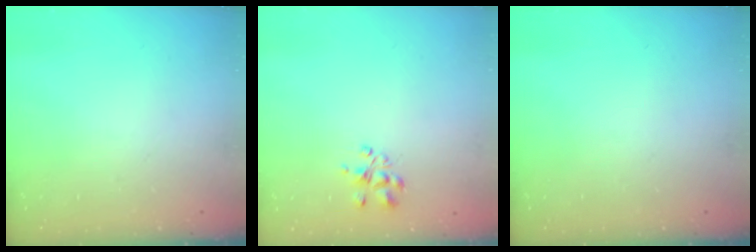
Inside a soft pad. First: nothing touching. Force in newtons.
{"total": 3.9, "press": 3.7, "slide": 1.4}
{"total": 0.0}